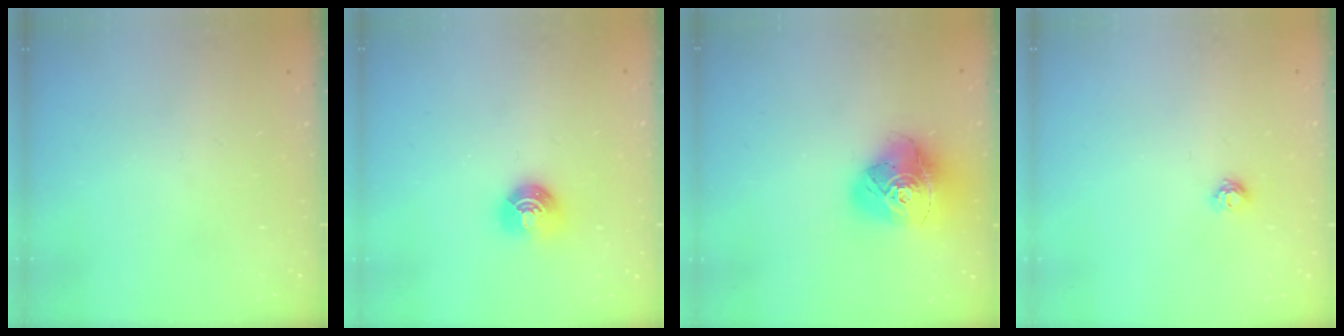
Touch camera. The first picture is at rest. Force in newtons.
{"total": 8.1, "press": 8.0, "slide": 1.1}
{"total": 18.0, "press": 17.9, "slide": 1.9}
{"total": 4.6, "press": 4.5, "slide": 0.6}